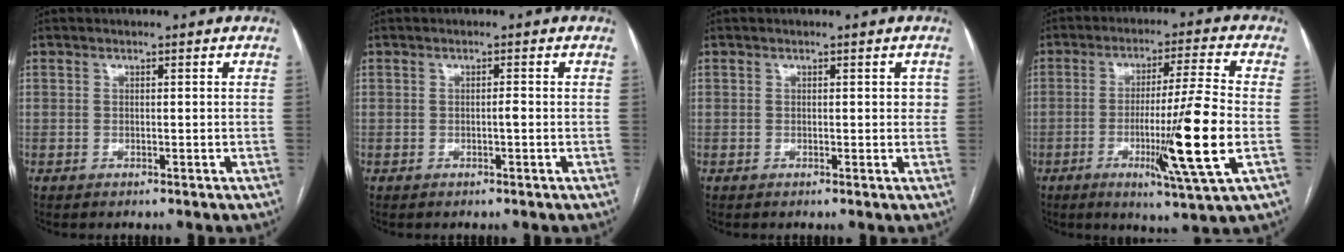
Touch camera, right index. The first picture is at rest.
{"total": 0.8, "force": [-0.2, 0.1, 0.8], "torque": [-0.012, 0.002, -0.004]}
{"total": 2.0, "force": [0.4, 1.2, 1.6], "torque": [-0.014, 0.006, 0.002]}
{"total": 14.4, "force": [-3.2, -1.3, 14.0], "torque": [-0.241, -0.026, -0.058]}